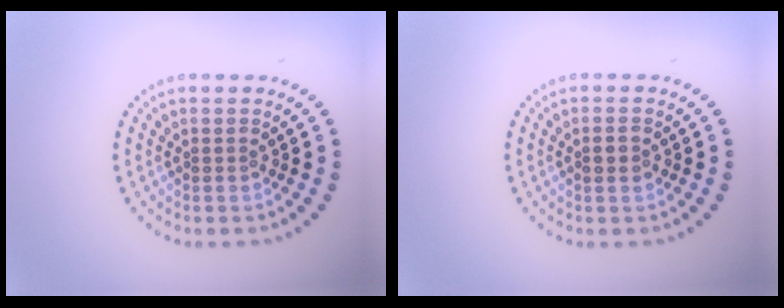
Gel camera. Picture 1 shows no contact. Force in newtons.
{"total": 1.2, "press": 1.2, "slide": 0.3}